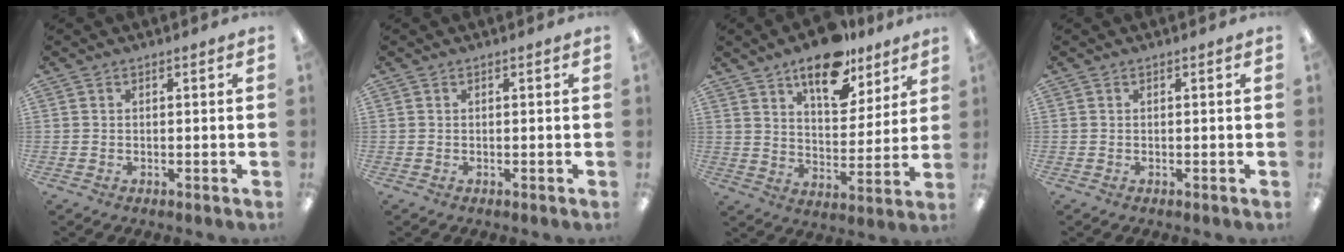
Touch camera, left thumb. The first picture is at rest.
{"total": 0.0}
{"total": 15.4, "force": [11.0, 7.3, 7.9], "torque": [-0.106, -0.061, 0.191]}
{"total": 0.0}